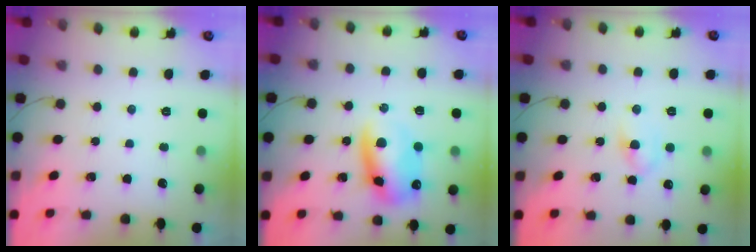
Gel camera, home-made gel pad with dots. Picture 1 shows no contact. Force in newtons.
{"total": 10.4, "press": 10.2, "slide": 2.3}
{"total": 5.0, "press": 4.9, "slide": 1.1}